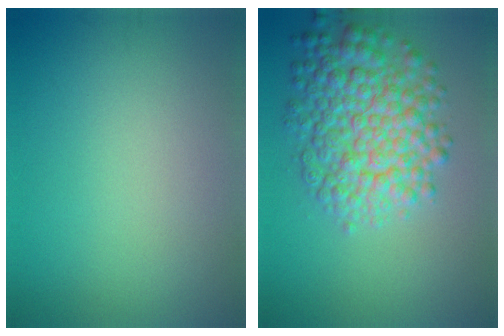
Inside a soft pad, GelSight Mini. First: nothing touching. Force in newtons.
{"total": 7.6, "press": 7.6, "slide": 0.2}